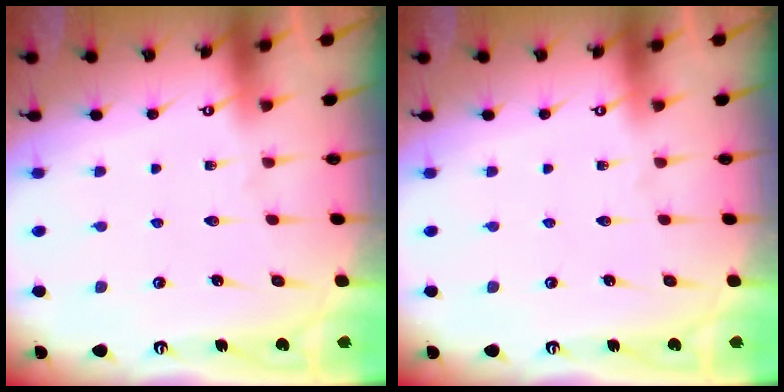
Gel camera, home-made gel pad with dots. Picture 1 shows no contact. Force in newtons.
{"total": 0.0}